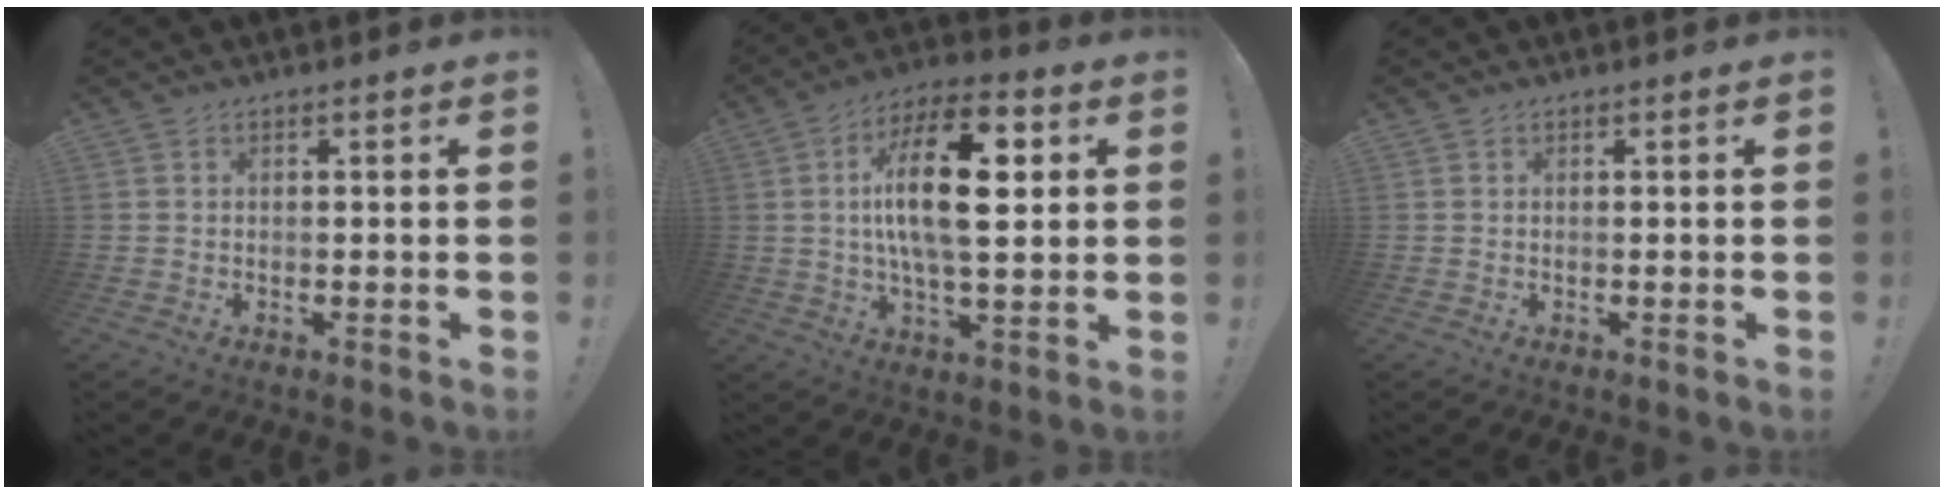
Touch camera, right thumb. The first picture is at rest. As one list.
[{"total": 20.3, "force": [3.6, 8.9, 17.9], "torque": [-0.303, -0.003, 0.046]}, {"total": 0.0}]